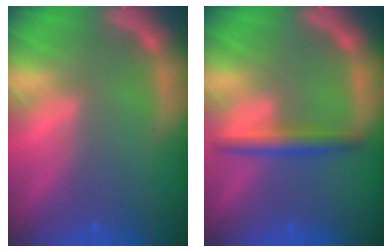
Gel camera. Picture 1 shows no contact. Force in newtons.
{"total": 3.0}